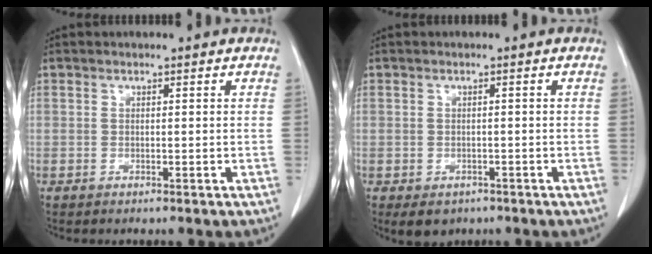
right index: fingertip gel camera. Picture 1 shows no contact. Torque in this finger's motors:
{"motor_torque": [-0.06, 0.01, -0.17, -0.06]}